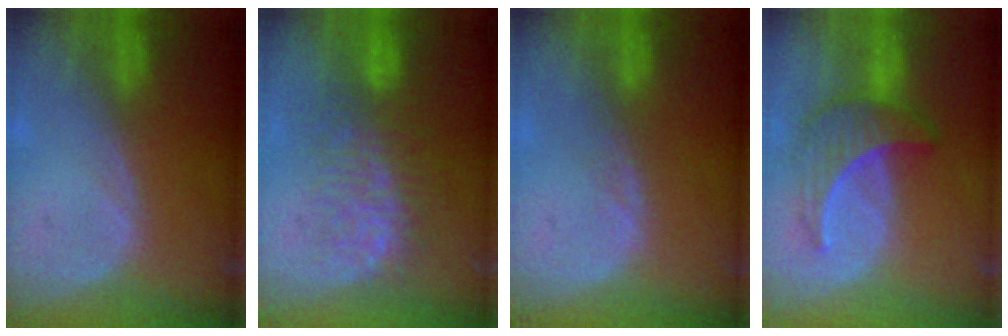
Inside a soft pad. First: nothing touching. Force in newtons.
{"total": 7.7, "press": 7.6, "slide": 1.4}
{"total": 0.8, "press": 0.8, "slide": 0.3}
{"total": 6.6, "press": 6.5, "slide": 1.2}